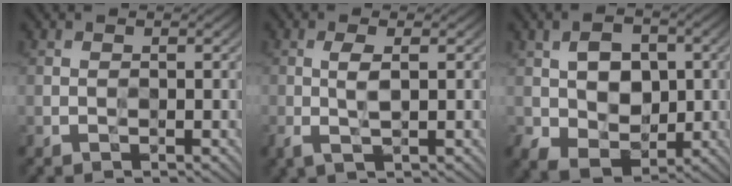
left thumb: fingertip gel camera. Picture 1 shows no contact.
{"total": 3.1, "force": [0.2, 0.6, 3.0], "torque": [-0.064, 0.005, 0.004]}
{"total": 7.7, "force": [0.5, 5.6, 5.3], "torque": [-0.103, -0.004, 0.012]}